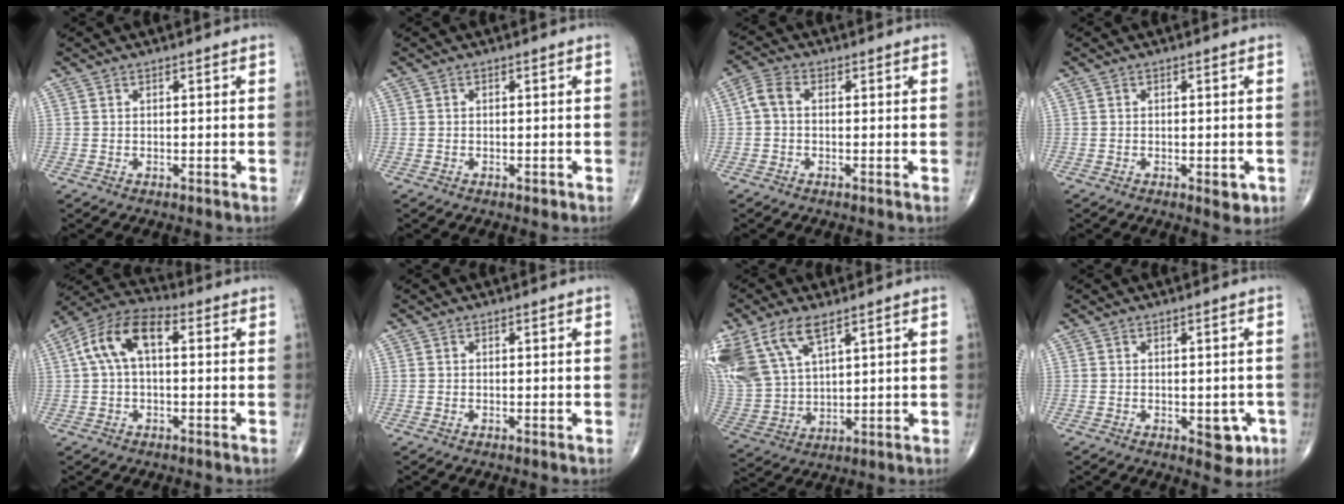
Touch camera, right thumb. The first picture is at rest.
{"total": 0.9, "force": [-0.5, 0.5, 0.6], "torque": [-0.006, -0.001, -0.007]}
{"total": 3.6, "force": [-0.1, 2.4, 2.8], "torque": [-0.054, 0.011, -0.011]}
{"total": 3.1, "force": [-1.1, 1.5, 2.5], "torque": [-0.020, -0.001, -0.012]}
{"total": 10.8, "force": [1.8, 5.7, 9.0], "torque": [-0.174, 0.037, 0.021]}
{"total": 0.0}
{"total": 16.5, "force": [9.1, 8.2, 11.0], "torque": [-0.250, -0.017, 0.190]}
{"total": 5.4, "force": [-1.8, 2.8, 4.3], "torque": [-0.026, 0.002, -0.017]}